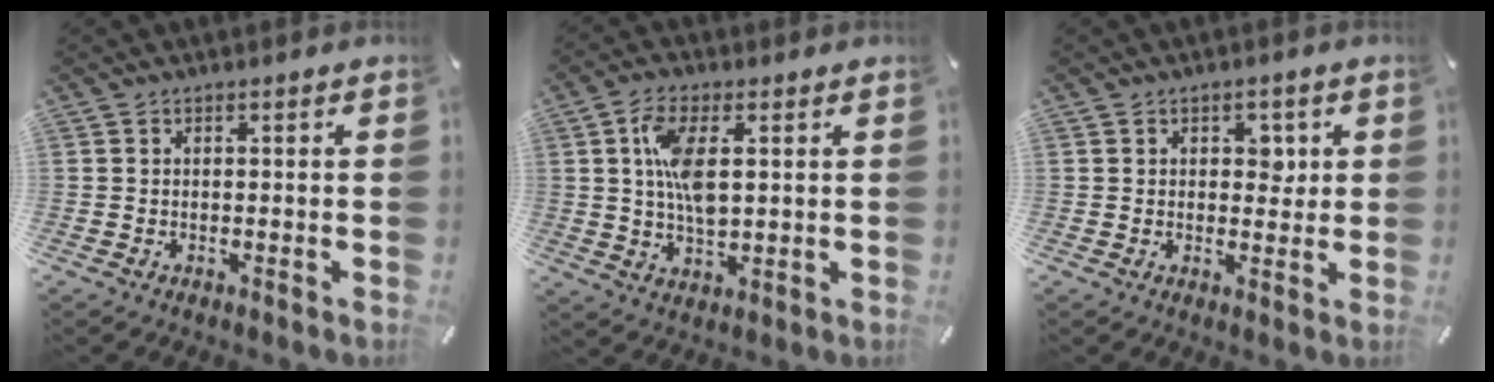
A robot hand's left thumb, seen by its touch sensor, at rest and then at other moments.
{"total": 9.1, "force": [2.0, 4.4, 7.8], "torque": [-0.175, -0.005, 0.027]}
{"total": 3.8, "force": [1.1, 2.6, 2.5], "torque": [-0.014, -0.008, 0.008]}